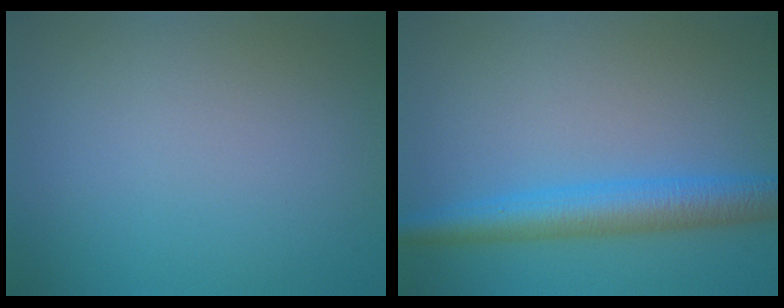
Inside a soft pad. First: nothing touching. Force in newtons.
{"total": 5.1, "press": 5.1, "slide": 0.1}